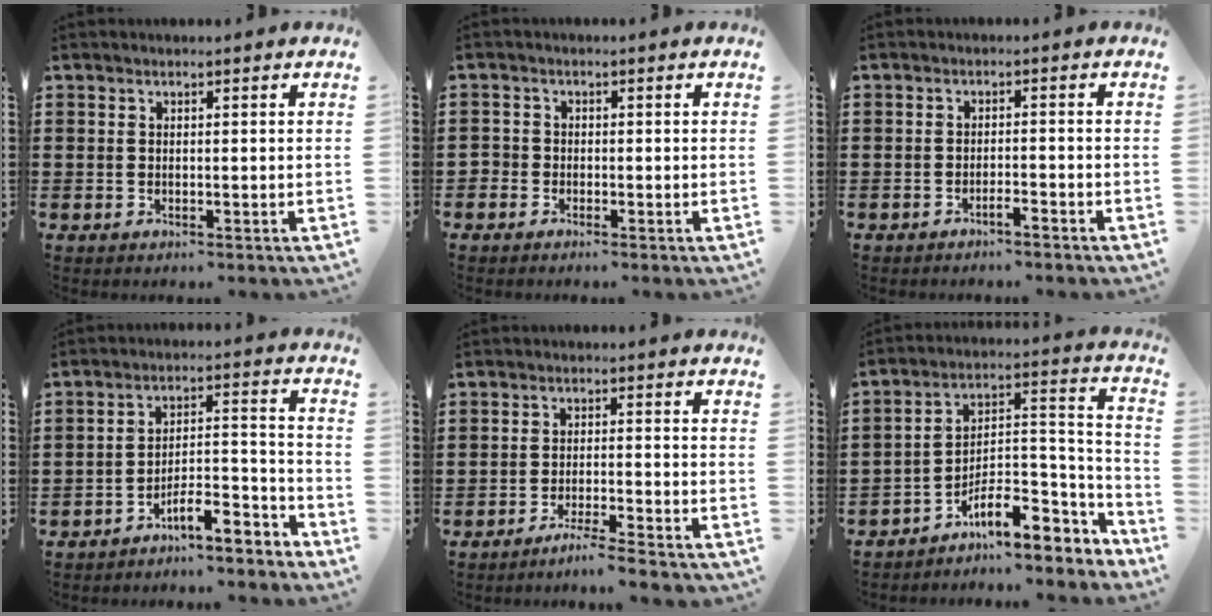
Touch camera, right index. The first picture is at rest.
{"total": 1.3, "force": [-1.0, 0.8, 0.1], "torque": [-0.006, 0.002, -0.022]}
{"total": 1.8, "force": [-1.6, -0.1, 0.7], "torque": [-0.016, 0.000, -0.031]}
{"total": 7.2, "force": [-6.1, 1.4, 3.6], "torque": [-0.056, 0.004, -0.116]}
{"total": 3.6, "force": [-3.3, -0.6, 1.2], "torque": [-0.020, -0.004, -0.065]}
{"total": 9.6, "force": [-6.5, 4.1, 5.8], "torque": [-0.092, 0.007, -0.117]}